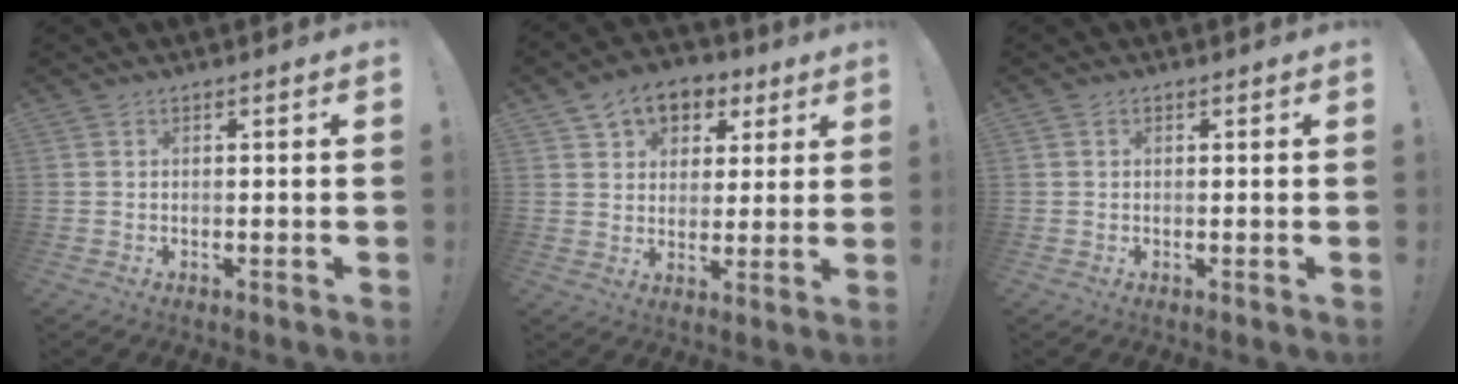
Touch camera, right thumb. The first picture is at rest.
{"total": 9.5, "force": [5.1, 7.2, 3.6], "torque": [-0.054, -0.024, 0.099]}
{"total": 0.6, "force": [0.1, 0.5, 0.2], "torque": [0.000, 0.002, 0.002]}